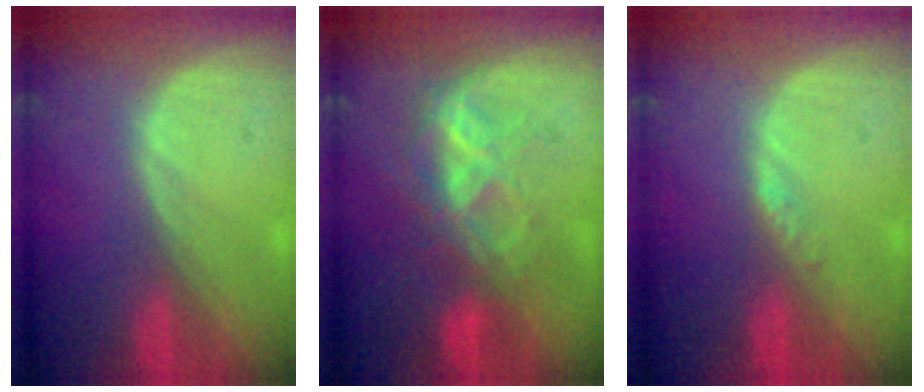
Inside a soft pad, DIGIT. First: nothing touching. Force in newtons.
{"total": 6.5, "press": 6.4, "slide": 1.0}
{"total": 1.1, "press": 1.1, "slide": 0.1}